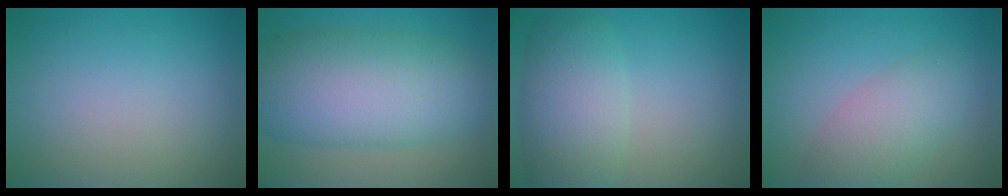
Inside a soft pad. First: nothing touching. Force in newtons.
{"total": 11.0, "press": 11.0, "slide": 0.0}
{"total": 4.4, "press": 4.4, "slide": 0.3}
{"total": 4.0, "press": 4.0, "slide": 0.0}